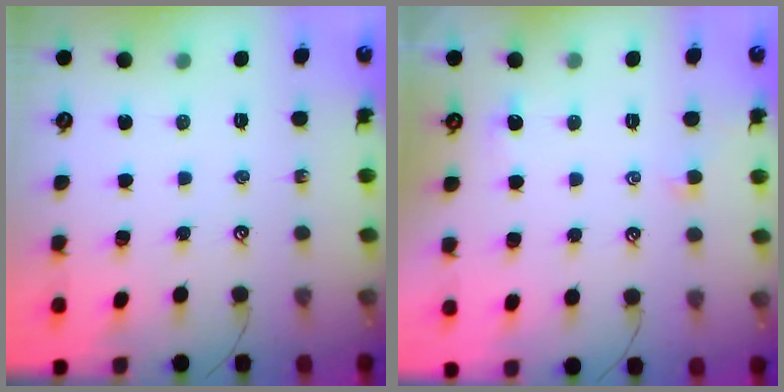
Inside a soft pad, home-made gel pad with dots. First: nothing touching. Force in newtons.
{"total": 0.8, "press": 0.5, "slide": 0.7}